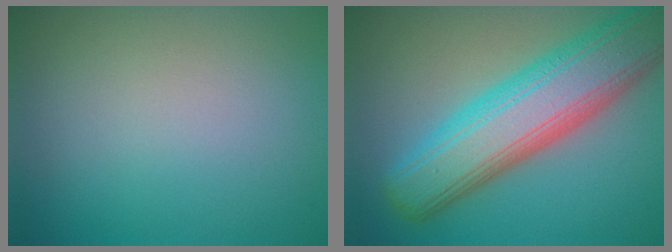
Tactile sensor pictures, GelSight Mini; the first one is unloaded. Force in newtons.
{"total": 10.5, "press": 10.5, "slide": 0.3}